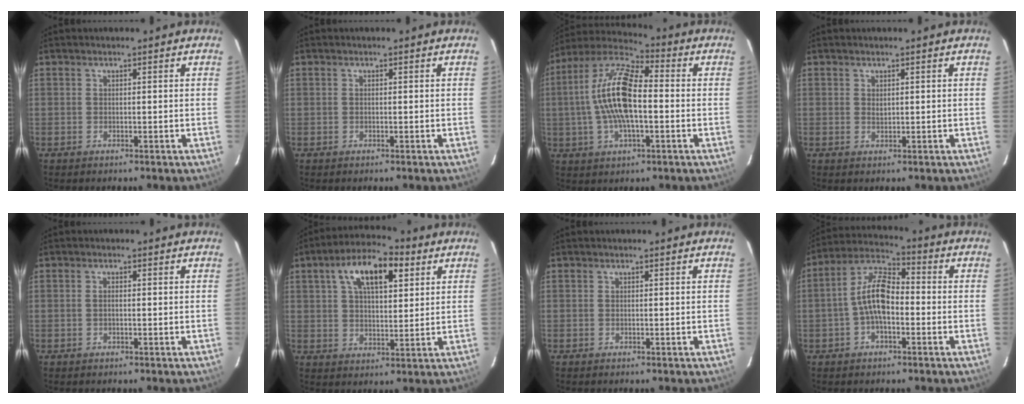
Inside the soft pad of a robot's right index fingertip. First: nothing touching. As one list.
[{"total": 0.0}, {"total": 15.1, "force": [-0.6, 5.9, 14.0], "torque": [-0.274, 0.014, -0.020]}, {"total": 0.9, "force": [0.5, 0.6, 0.5], "torque": [-0.007, 0.002, 0.010]}, {"total": 0.9, "force": [0.0, 0.4, 0.8], "torque": [-0.016, 0.002, -0.002]}, {"total": 12.7, "force": [5.6, 5.7, 9.9], "torque": [-0.170, 0.032, 0.092]}, {"total": 0.0}, {"total": 9.4, "force": [-1.7, 4.5, 8.1], "torque": [-0.171, 0.023, -0.036]}]